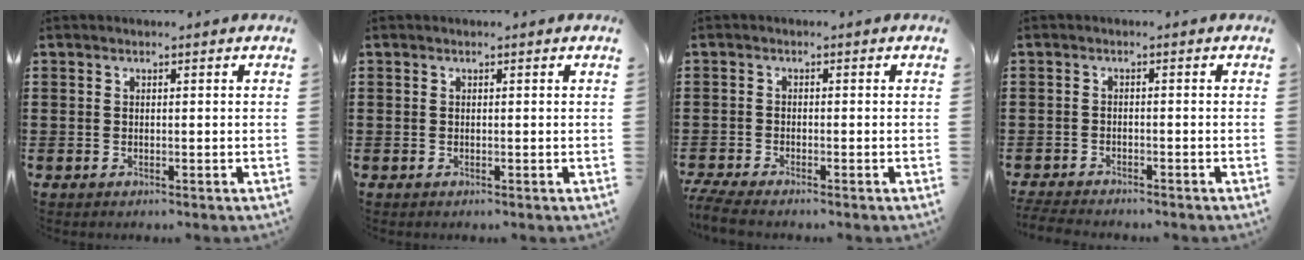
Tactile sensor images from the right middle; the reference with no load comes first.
{"total": 0.0}
{"total": 2.2, "force": [-2.0, 0.0, 1.0], "torque": [-0.030, -0.005, -0.044]}
{"total": 2.3, "force": [-2.2, 0.2, 0.2], "torque": [-0.016, -0.003, -0.050]}